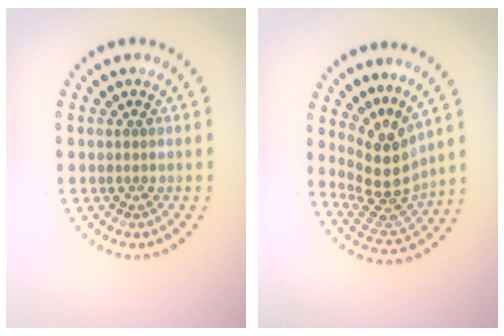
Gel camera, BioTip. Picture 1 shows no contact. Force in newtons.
{"total": 4.3, "press": 3.1, "slide": 3.0}